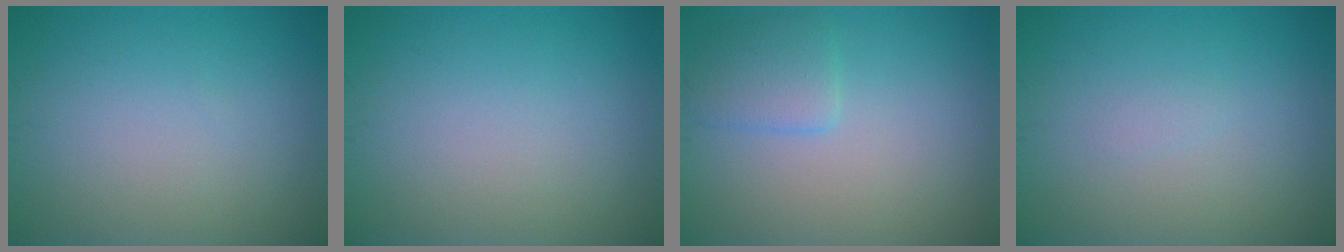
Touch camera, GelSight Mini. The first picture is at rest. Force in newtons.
{"total": 0.0}
{"total": 2.3, "press": 2.3, "slide": 0.1}
{"total": 0.5, "press": 0.5, "slide": 0.1}